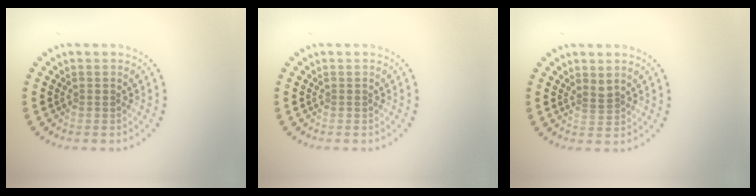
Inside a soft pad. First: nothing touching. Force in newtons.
{"total": 0.0}
{"total": 1.0, "press": 0.6, "slide": 0.8}